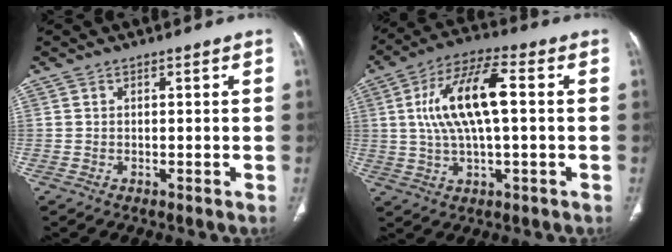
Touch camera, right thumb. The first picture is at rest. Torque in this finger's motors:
{"motor_torque": [-0.56, 1.27, 0.90, -0.17, 0.47]}